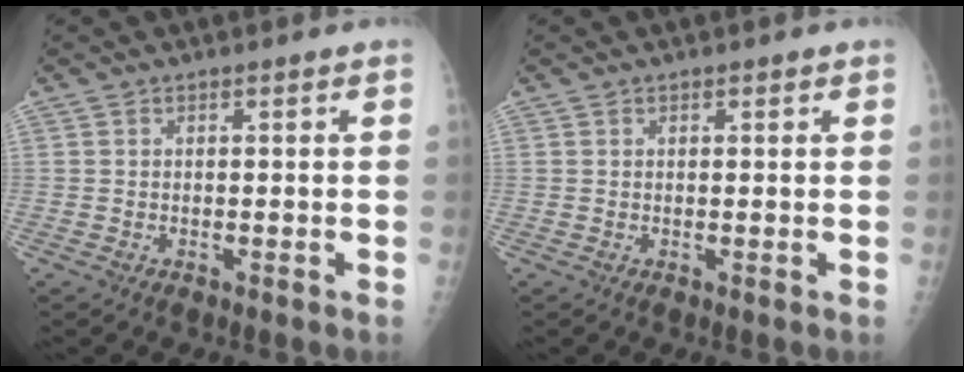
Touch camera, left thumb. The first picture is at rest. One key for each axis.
{"total": 0.6, "fx": 0.4, "fy": 0.3, "fz": 0.3, "tx": 0.000, "ty": -0.001, "tz": 0.003}